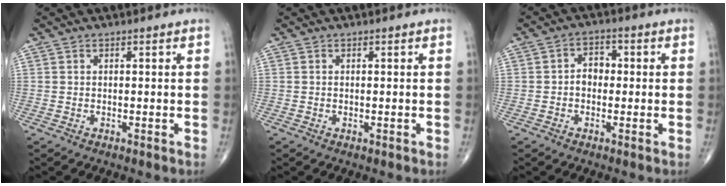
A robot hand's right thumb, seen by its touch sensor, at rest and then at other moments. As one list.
[{"total": 0.0}, {"total": 3.9, "force": [-0.3, 3.0, 2.5], "torque": [-0.022, 0.018, -0.014]}]